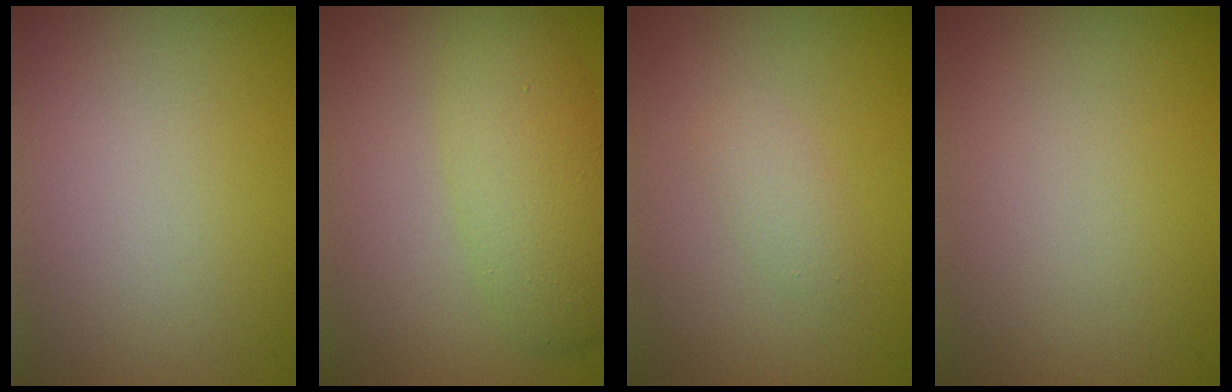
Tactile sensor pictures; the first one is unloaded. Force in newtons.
{"total": 4.9, "press": 4.9, "slide": 0.1}
{"total": 1.3, "press": 1.3, "slide": 0.0}
{"total": 0.0}